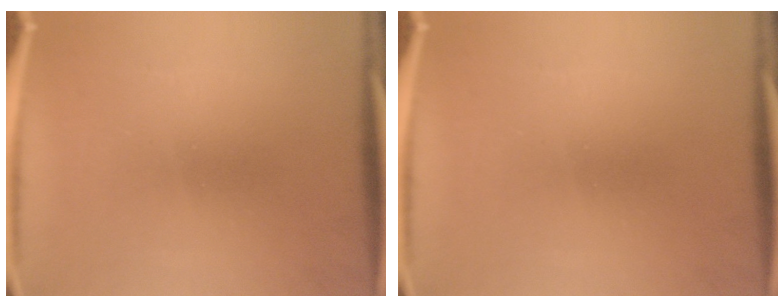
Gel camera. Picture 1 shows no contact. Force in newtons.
{"total": 0.0}